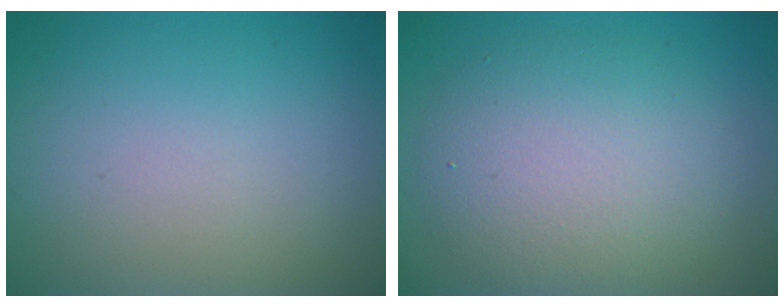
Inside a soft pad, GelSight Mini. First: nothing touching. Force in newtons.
{"total": 6.2, "press": 6.2, "slide": 0.7}